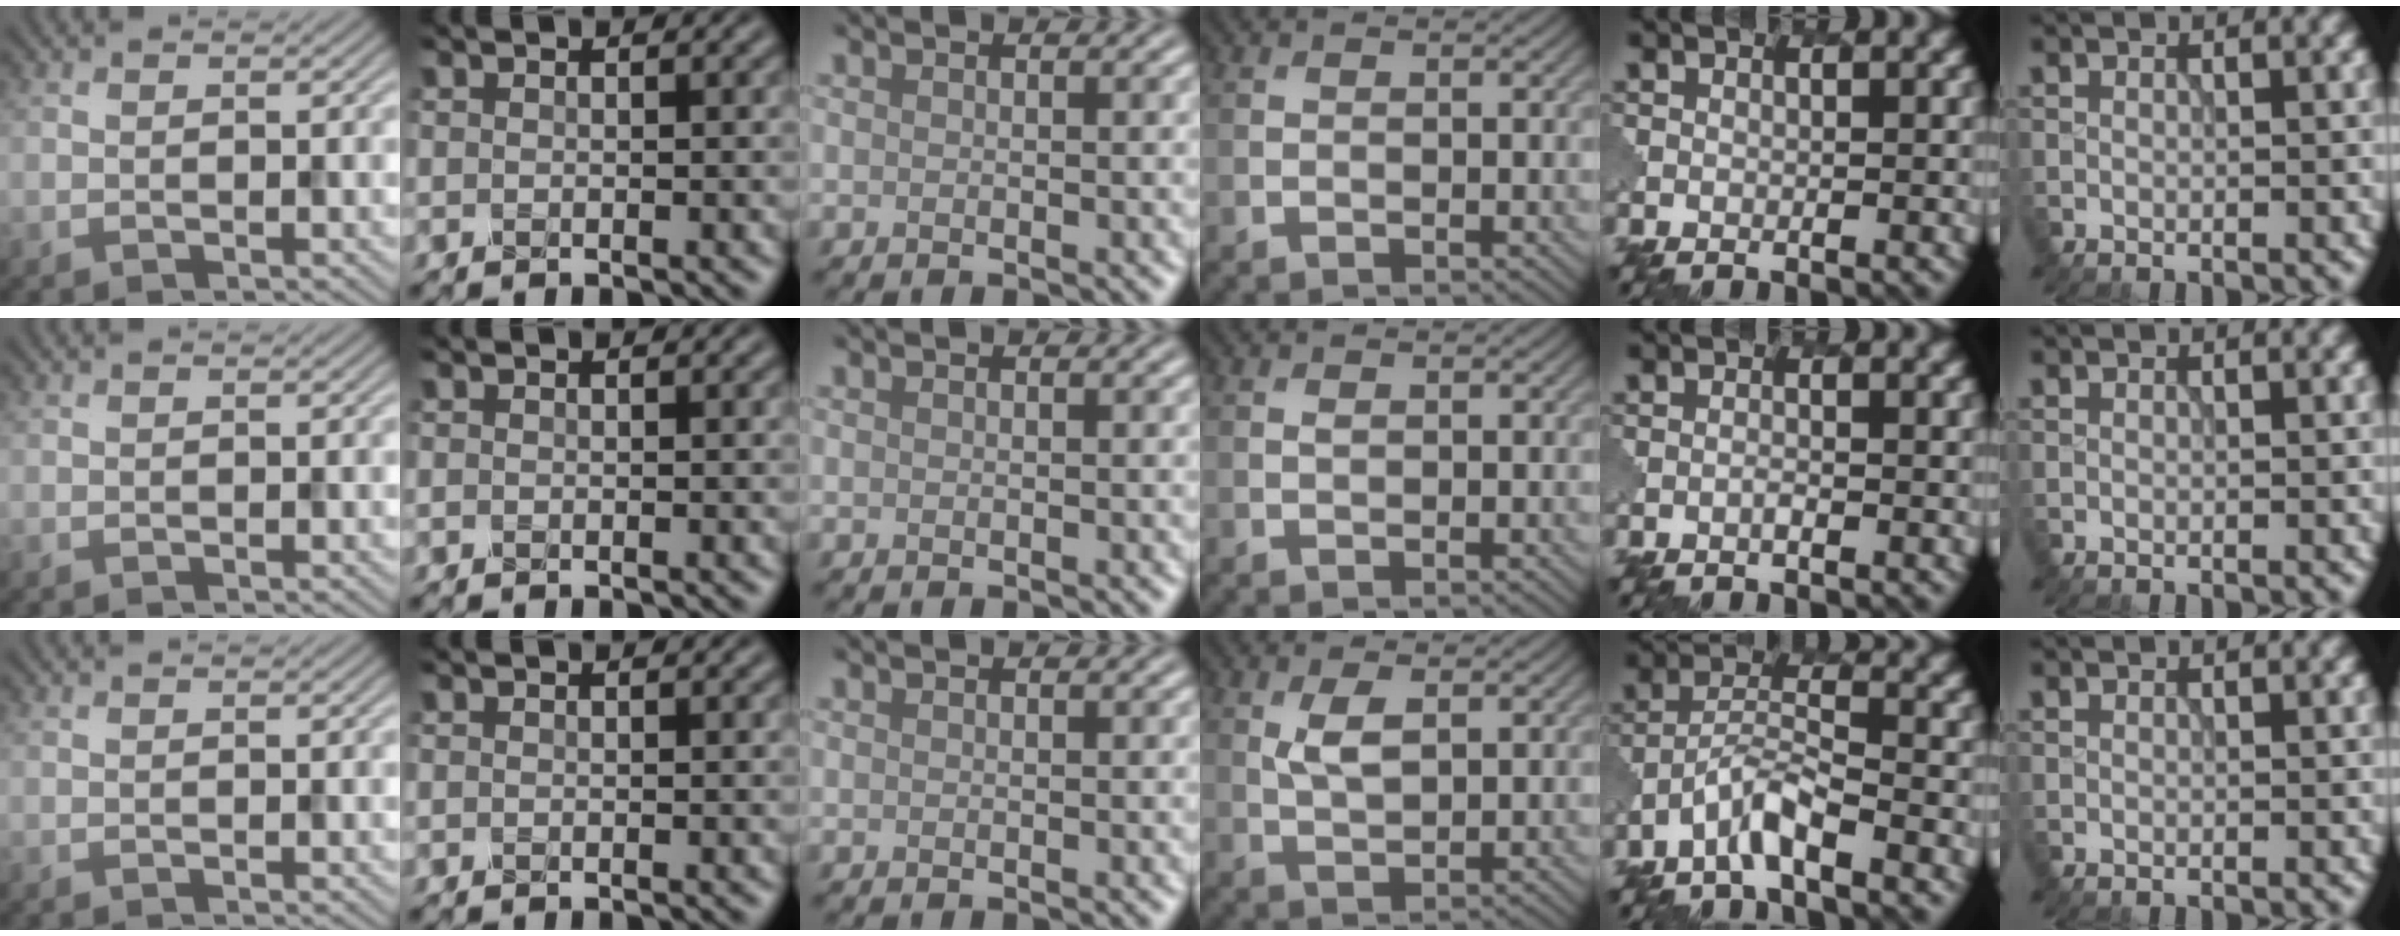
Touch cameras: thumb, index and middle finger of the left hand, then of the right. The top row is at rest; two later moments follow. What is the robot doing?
{"motion": "extract", "object": "pen bag"}